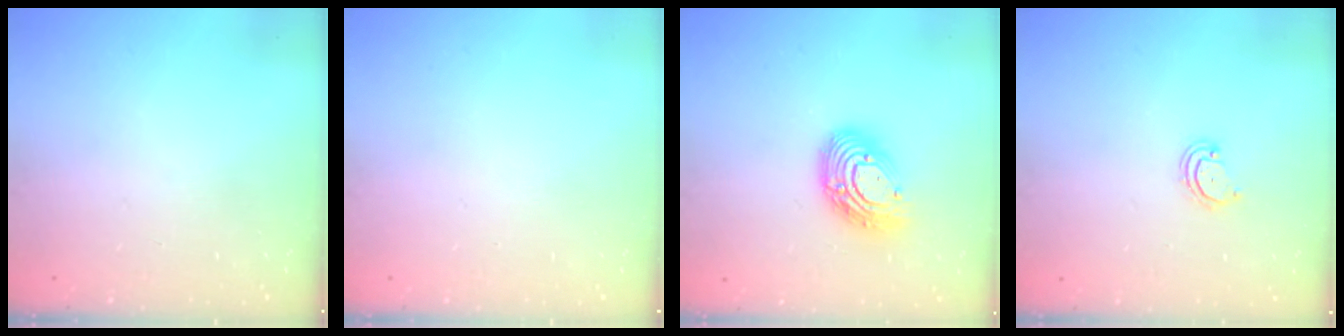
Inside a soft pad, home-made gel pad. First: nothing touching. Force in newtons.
{"total": 0.0}
{"total": 13.4, "press": 13.3, "slide": 1.4}
{"total": 2.8, "press": 2.8, "slide": 0.2}